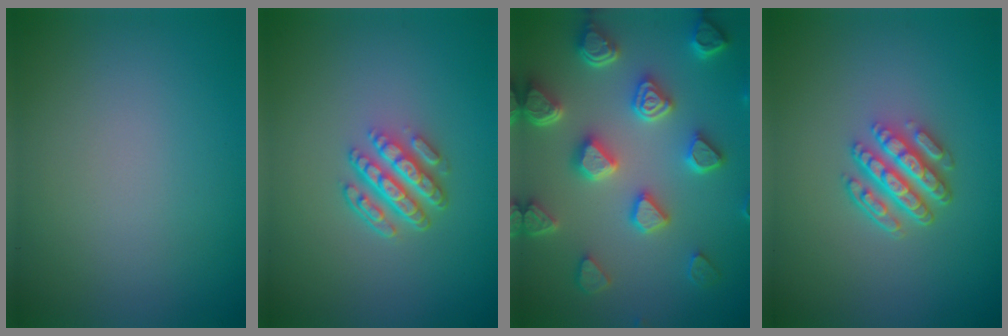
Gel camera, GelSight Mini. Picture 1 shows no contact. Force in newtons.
{"total": 4.7, "press": 3.3, "slide": 3.3}
{"total": 6.9, "press": 5.6, "slide": 4.1}
{"total": 4.9, "press": 3.6, "slide": 3.3}